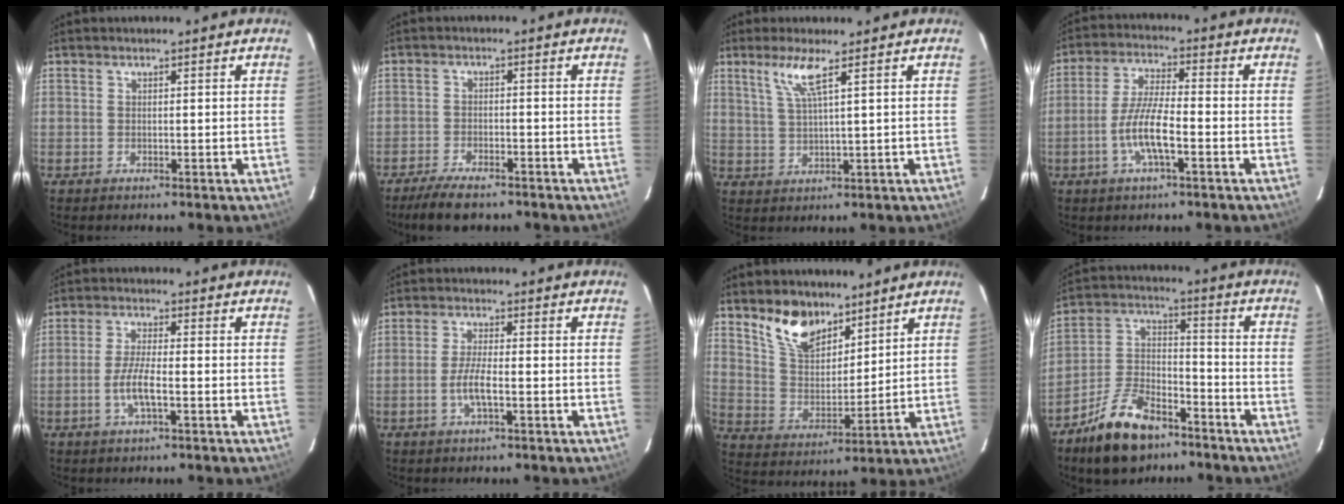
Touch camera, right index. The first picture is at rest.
{"total": 7.3, "force": [-6.0, 2.2, 3.6], "torque": [-0.090, -0.011, -0.104]}
{"total": 4.9, "force": [2.8, -0.4, 4.0], "torque": [-0.083, -0.004, 0.061]}
{"total": 8.4, "force": [-3.2, 1.5, 7.6], "torque": [-0.157, 0.002, -0.063]}
{"total": 5.4, "force": [-1.9, 0.9, 5.0], "torque": [-0.103, -0.001, -0.038]}
{"total": 4.7, "force": [-1.6, 0.7, 4.3], "torque": [-0.090, -0.001, -0.033]}
{"total": 10.9, "force": [8.0, 5.3, 5.2], "torque": [-0.099, 0.005, 0.157]}
{"total": 14.5, "force": [-9.8, 7.1, 8.0], "torque": [-0.169, 0.017, -0.171]}